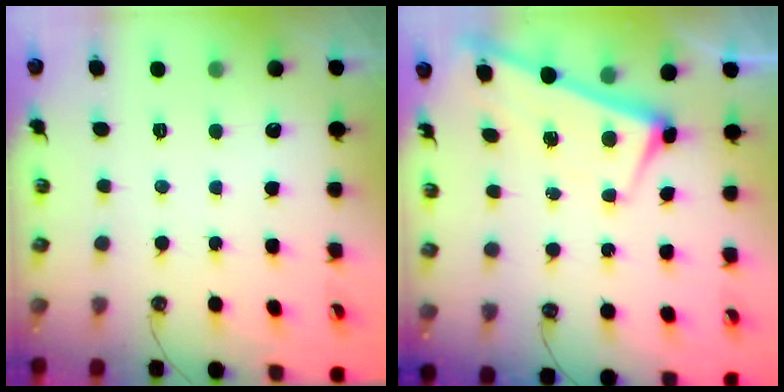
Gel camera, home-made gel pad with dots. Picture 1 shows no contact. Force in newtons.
{"total": 2.8, "press": 2.8, "slide": 0.5}